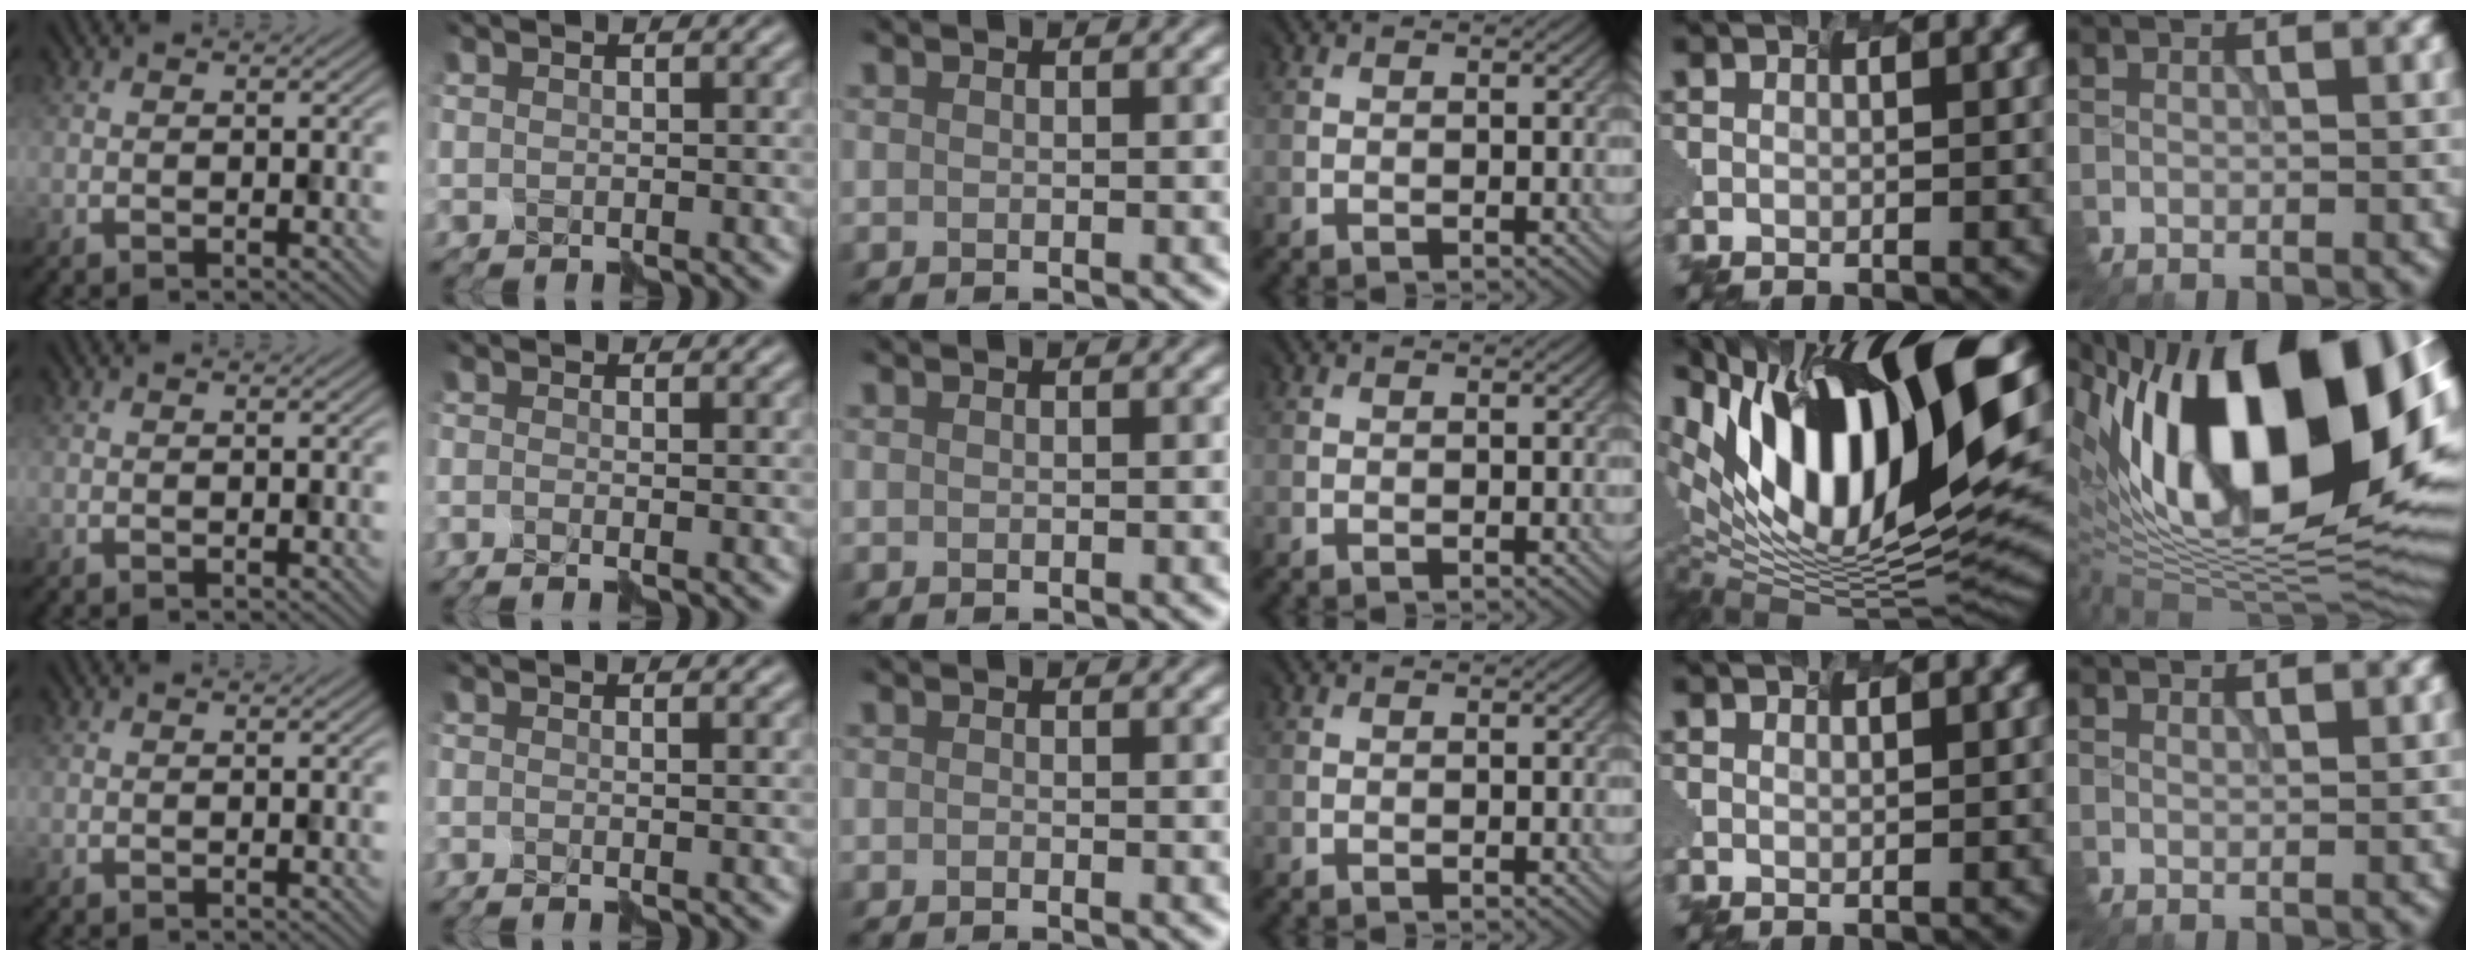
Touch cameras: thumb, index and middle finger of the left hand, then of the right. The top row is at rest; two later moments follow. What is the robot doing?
{"motion": "assemble", "object": "hinged jar"}